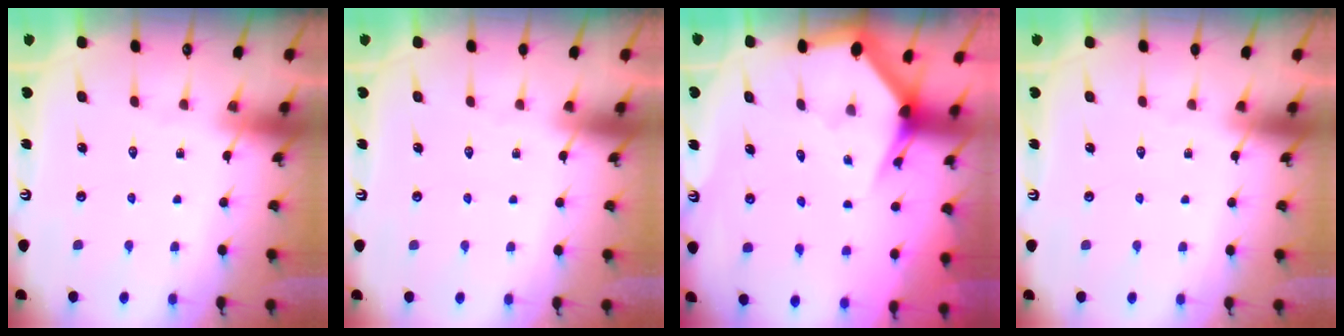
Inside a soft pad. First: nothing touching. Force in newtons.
{"total": 0.0}
{"total": 2.9, "press": 2.9, "slide": 0.2}
{"total": 0.0}